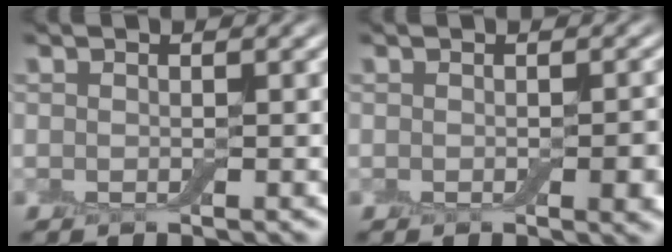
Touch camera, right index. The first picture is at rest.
{"total": 2.0, "force": [-0.4, 0.5, 1.9], "torque": [-0.022, 0.000, -0.004]}